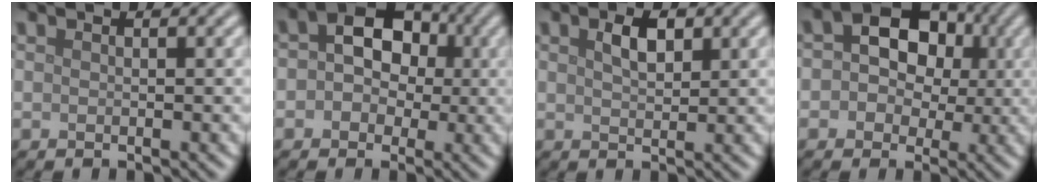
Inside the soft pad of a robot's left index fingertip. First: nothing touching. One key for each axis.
{"total": 6.8, "fx": 0.8, "fy": 5.3, "fz": 4.1, "tx": -0.033, "ty": 0.029, "tz": -0.014}
{"total": 2.4, "fx": 1.1, "fy": 1.2, "fz": 1.8, "tx": -0.036, "ty": 0.004, "tz": 0.020}
{"total": 9.3, "fx": 1.9, "fy": 7.5, "fz": 5.3, "tx": -0.044, "ty": 0.042, "tz": -0.007}